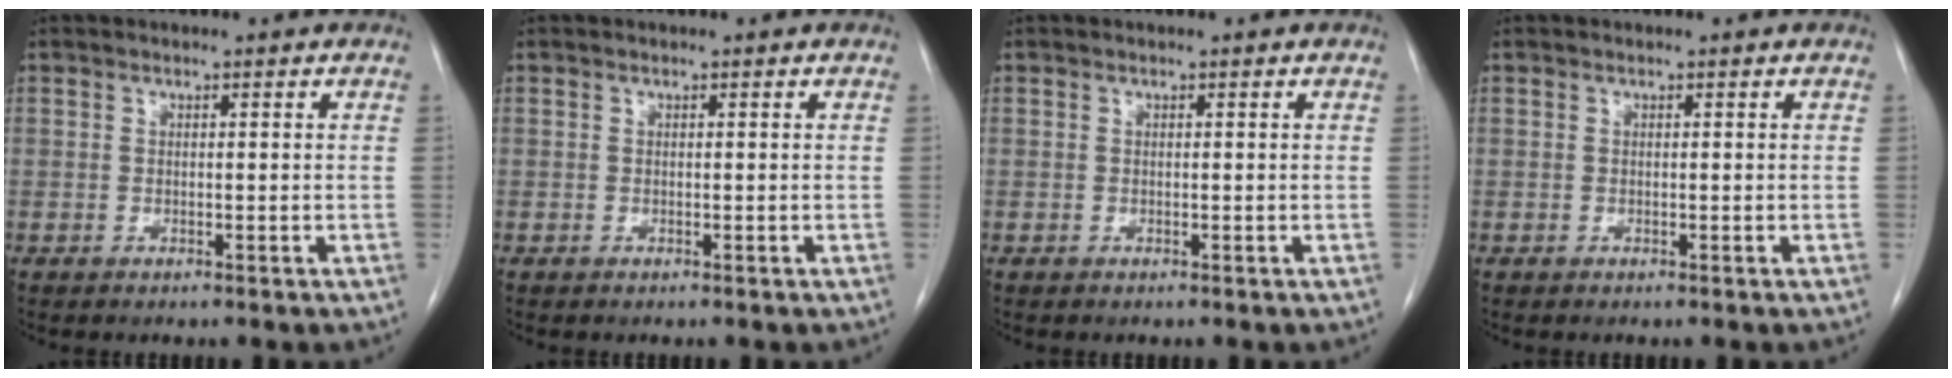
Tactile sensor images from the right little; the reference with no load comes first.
{"total": 0.0}
{"total": 0.0}
{"total": 0.0}